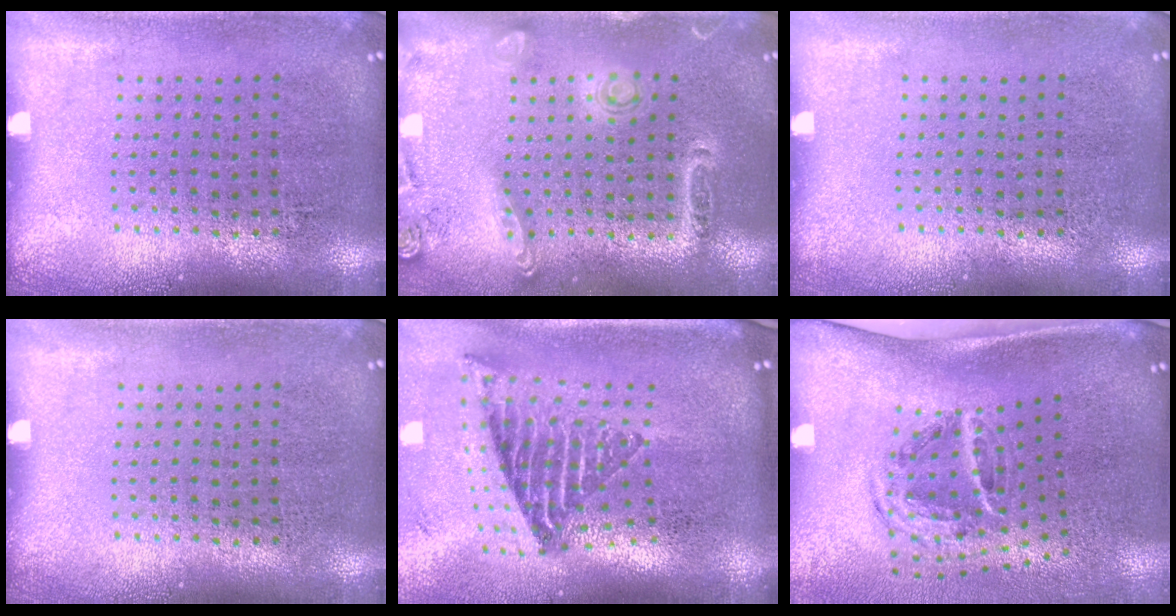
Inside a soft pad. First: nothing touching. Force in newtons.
{"total": 1.6, "press": 1.4, "slide": 0.8}
{"total": 0.0}
{"total": 0.0}
{"total": 2.2, "press": 1.5, "slide": 1.6}
{"total": 2.1, "press": 1.2, "slide": 1.7}